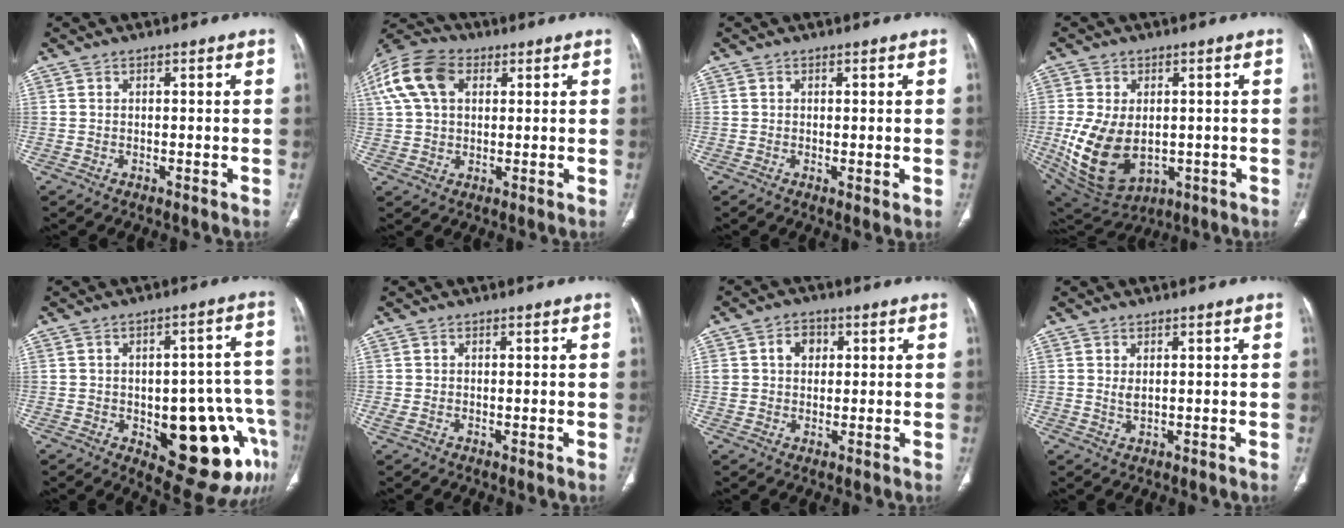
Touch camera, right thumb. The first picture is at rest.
{"total": 14.7, "force": [5.0, 9.9, 9.7], "torque": [-0.211, 0.023, 0.090]}
{"total": 1.2, "force": [0.0, 0.4, 1.2], "torque": [-0.025, -0.008, 0.000]}
{"total": 14.7, "force": [-1.6, 9.7, 11.0], "torque": [-0.200, -0.009, 0.002]}
{"total": 19.3, "force": [-6.4, 8.6, 16.1], "torque": [-0.141, 0.037, -0.061]}
{"total": 1.3, "force": [-0.2, 0.6, 1.2], "torque": [-0.033, -0.002, -0.001]}
{"total": 4.7, "force": [1.3, 3.7, 2.5], "torque": [-0.020, 0.002, 0.022]}
{"total": 1.5, "force": [0.5, 0.7, 1.2], "torque": [-0.024, -0.007, 0.014]}